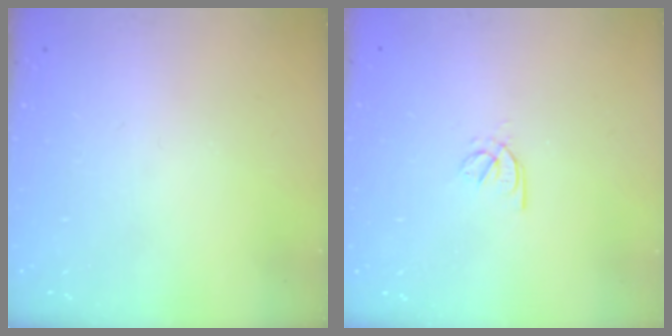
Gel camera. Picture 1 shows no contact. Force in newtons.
{"total": 2.9, "press": 2.8, "slide": 0.8}